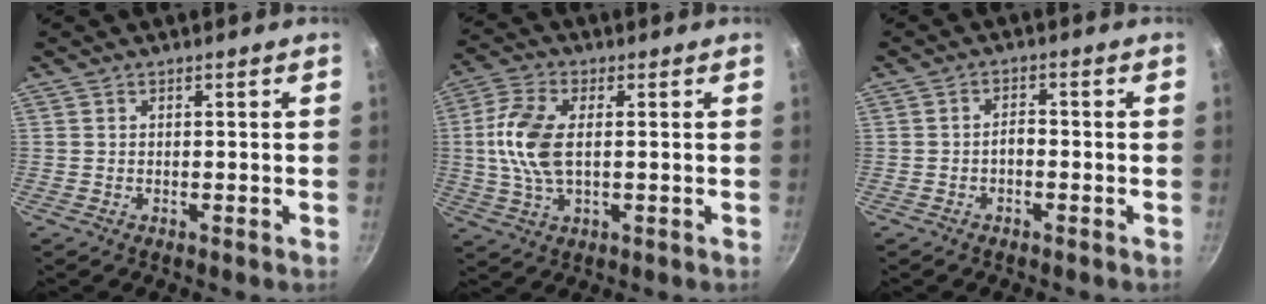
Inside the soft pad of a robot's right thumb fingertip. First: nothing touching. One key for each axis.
{"total": 10.5, "fx": 0.7, "fy": 5.4, "fz": 9.0, "tx": -0.206, "ty": 0.005, "tz": 0.014}
{"total": 2.1, "fx": -0.8, "fy": 1.2, "fz": 1.6, "tx": -0.018, "ty": 0.011, "tz": -0.017}